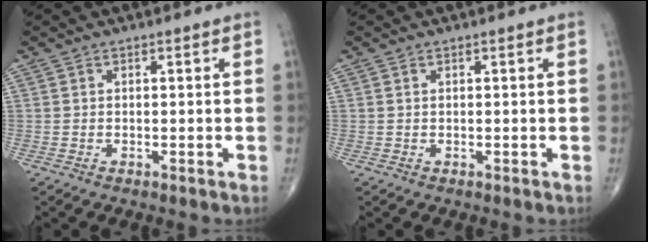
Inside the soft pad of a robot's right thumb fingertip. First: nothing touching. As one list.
[{"total": 0.0}]